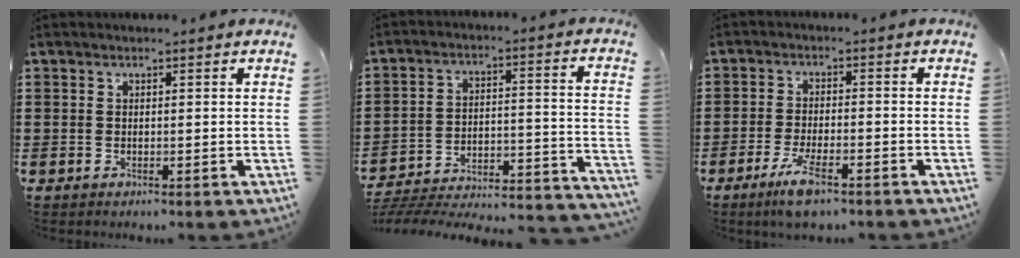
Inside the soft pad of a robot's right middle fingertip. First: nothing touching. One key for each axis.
{"total": 3.5, "fx": -3.3, "fy": 0.7, "fz": 1.2, "tx": -0.033, "ty": -0.017, "tz": -0.076}
{"total": 6.1, "fx": -3.7, "fy": 1.5, "fz": 4.5, "tx": -0.099, "ty": -0.006, "tz": -0.071}